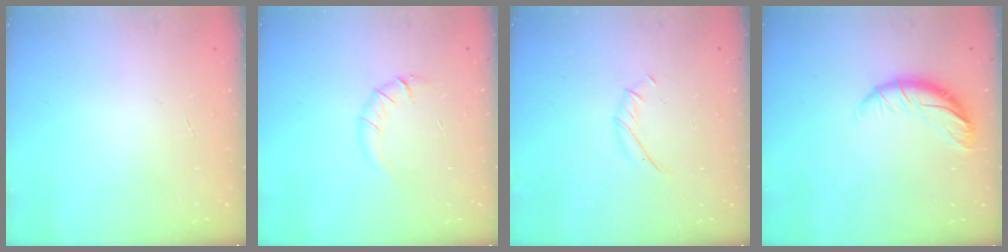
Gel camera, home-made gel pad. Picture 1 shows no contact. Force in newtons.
{"total": 4.6, "press": 4.4, "slide": 1.4}
{"total": 4.6, "press": 4.5, "slide": 0.9}
{"total": 10.1, "press": 10.1, "slide": 0.4}